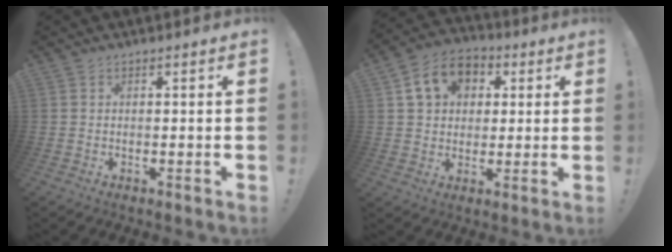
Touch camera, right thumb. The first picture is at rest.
{"total": 11.3, "force": [4.4, 9.1, 5.1], "torque": [-0.080, -0.005, 0.089]}